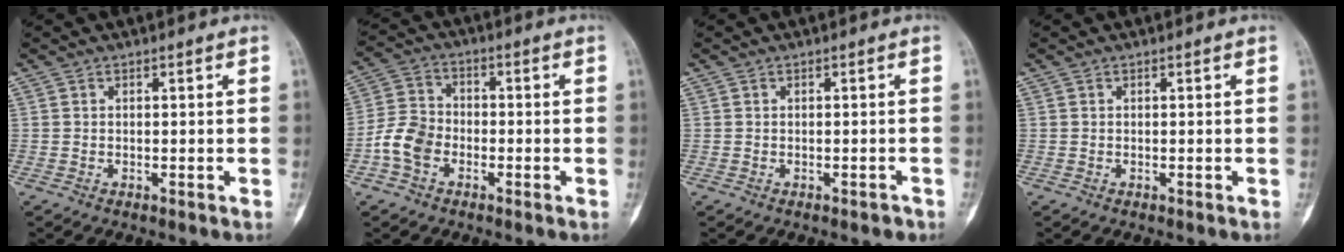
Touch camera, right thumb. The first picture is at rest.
{"total": 7.4, "force": [-2.8, 5.3, 4.3], "torque": [-0.077, 0.022, -0.062]}
{"total": 0.9, "force": [-0.6, 0.5, 0.4], "torque": [-0.008, 0.007, -0.006]}
{"total": 0.0}